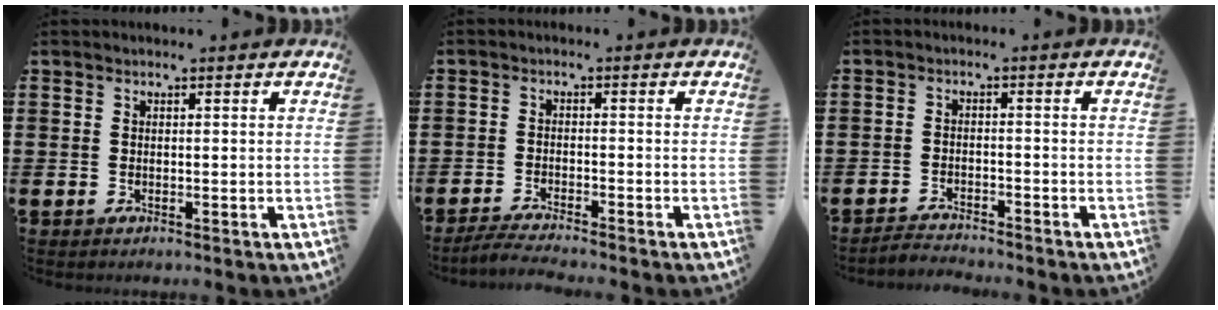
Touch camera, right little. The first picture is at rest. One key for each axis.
{"total": 2.2, "fx": -2.0, "fy": -0.2, "fz": 0.8, "tx": -0.012, "ty": 0.004, "tz": -0.039}
{"total": 2.2, "fx": -2.2, "fy": -0.1, "fz": -0.1, "tx": -0.003, "ty": 0.004, "tz": -0.047}